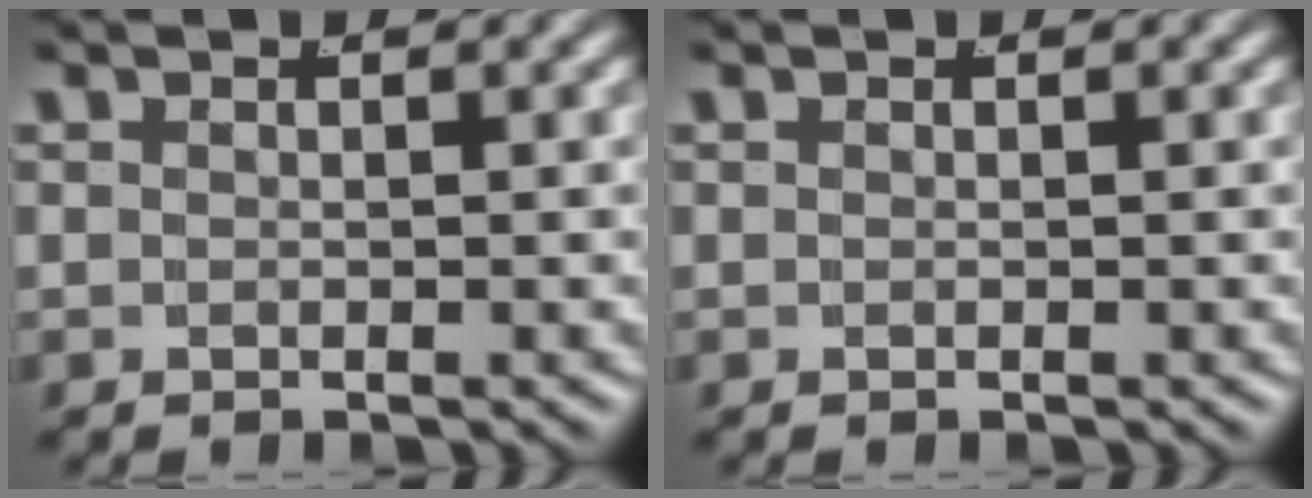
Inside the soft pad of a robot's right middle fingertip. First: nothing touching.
{"total": 0.0}